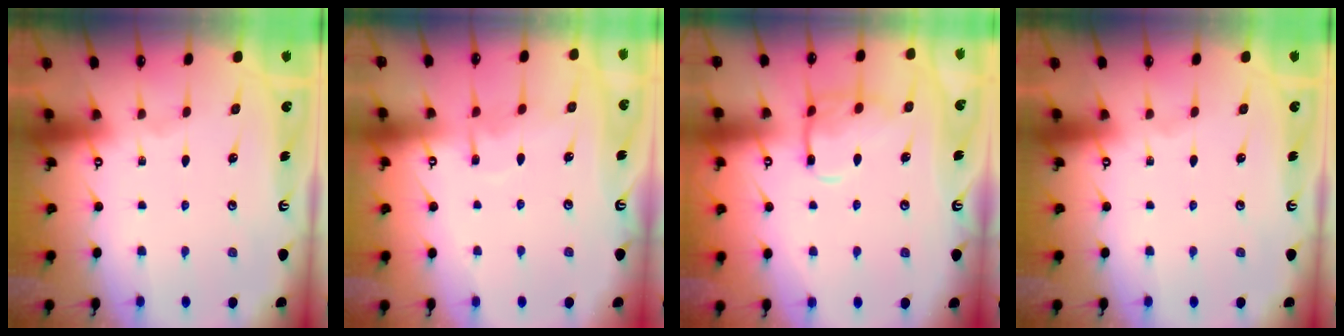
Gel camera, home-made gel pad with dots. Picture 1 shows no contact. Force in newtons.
{"total": 8.1, "press": 8.1, "slide": 0.6}
{"total": 12.1, "press": 12.1, "slide": 1.1}
{"total": 0.0}